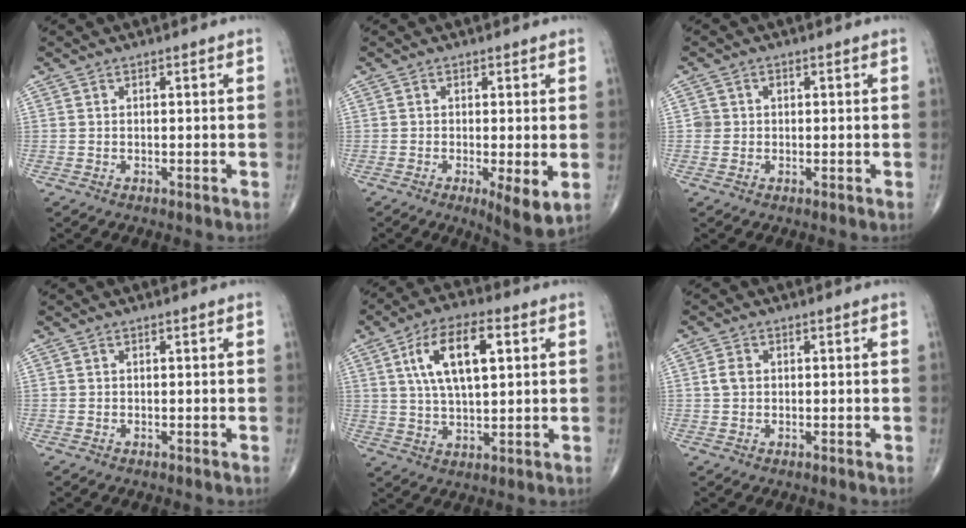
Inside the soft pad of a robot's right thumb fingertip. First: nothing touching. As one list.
[{"total": 5.9, "force": [-1.2, 1.5, 5.6], "torque": [-0.090, -0.020, -0.022]}, {"total": 2.0, "force": [0.1, 1.9, 0.4], "torque": [0.004, 0.004, 0.003]}, {"total": 0.0}, {"total": 13.1, "force": [3.9, 5.7, 11.1], "torque": [-0.194, 0.004, 0.070]}, {"total": 2.2, "force": [0.3, 1.8, 1.4], "torque": [-0.026, 0.004, 0.004]}]